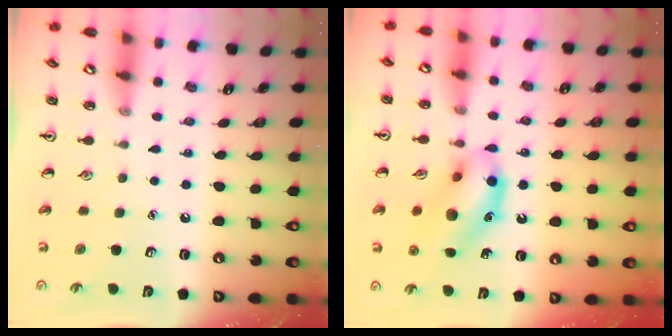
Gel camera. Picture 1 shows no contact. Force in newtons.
{"total": 12.7, "press": 12.6, "slide": 1.4}